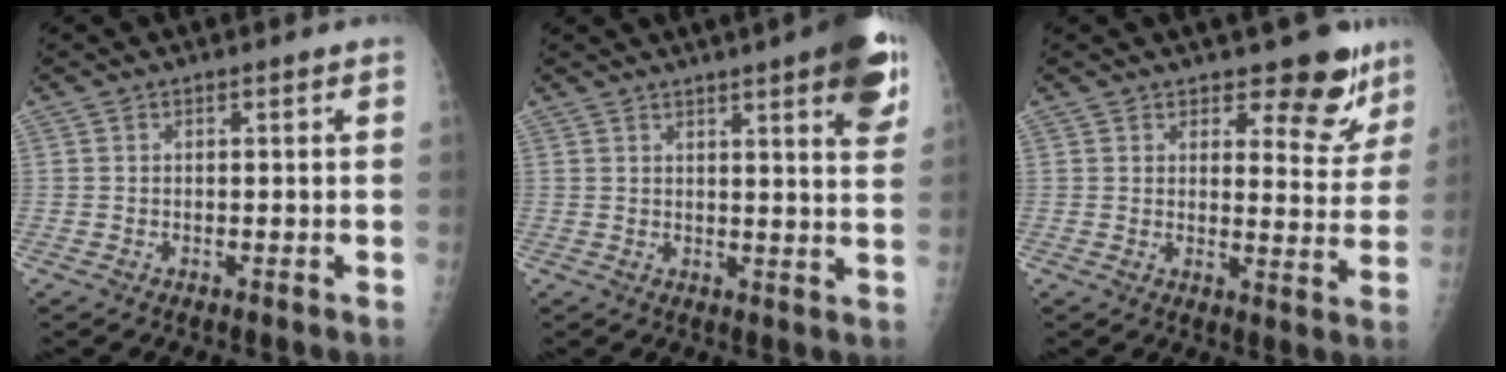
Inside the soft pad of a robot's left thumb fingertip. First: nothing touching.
{"total": 12.4, "force": [6.7, 2.3, 10.2], "torque": [-0.107, -0.024, 0.076]}
{"total": 9.2, "force": [7.1, 4.2, 4.3], "torque": [-0.014, -0.052, 0.091]}